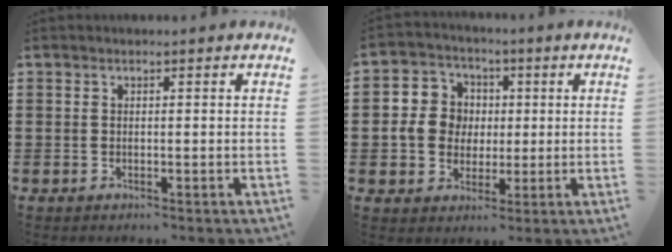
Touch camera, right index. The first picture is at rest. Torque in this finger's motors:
{"motor_torque": [1.14, 0.58, 0.24, 0.07]}